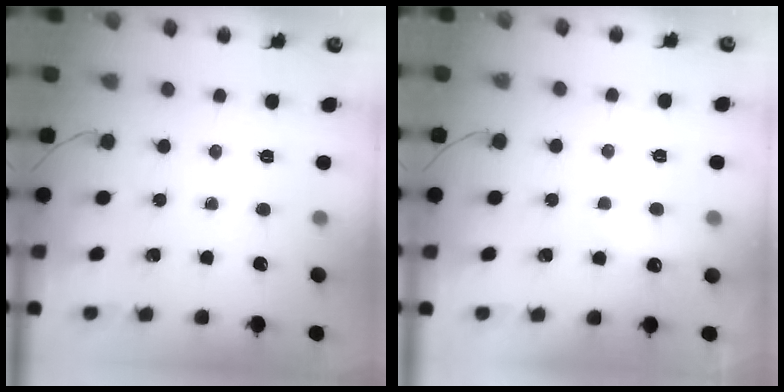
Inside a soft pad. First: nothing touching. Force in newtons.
{"total": 5.5, "press": 5.4, "slide": 1.0}